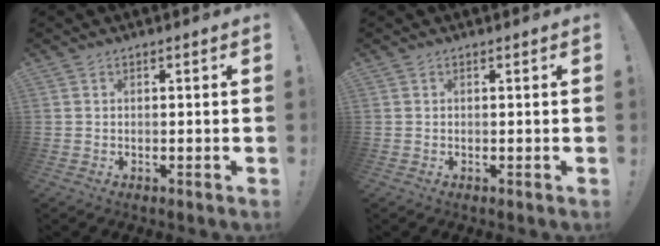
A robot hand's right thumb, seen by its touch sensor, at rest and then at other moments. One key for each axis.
{"total": 0.0}